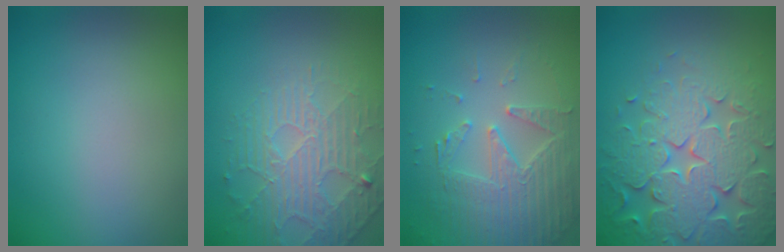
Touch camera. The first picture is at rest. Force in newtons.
{"total": 4.6, "press": 3.6, "slide": 3.0}
{"total": 4.2, "press": 3.9, "slide": 1.6}
{"total": 7.8, "press": 7.6, "slide": 1.6}